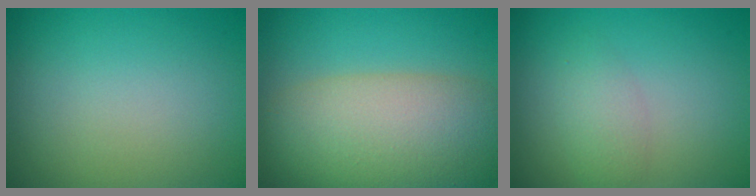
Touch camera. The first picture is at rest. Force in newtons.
{"total": 10.2, "press": 10.2, "slide": 0.5}
{"total": 2.0, "press": 2.0, "slide": 0.1}